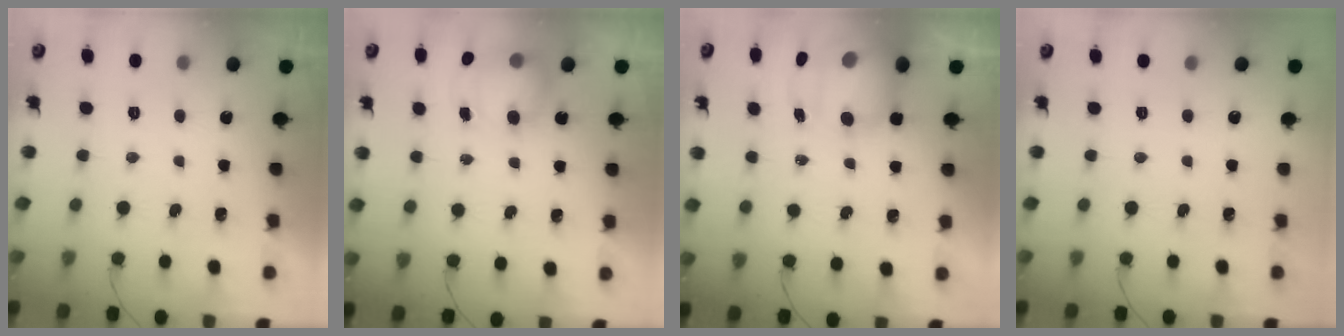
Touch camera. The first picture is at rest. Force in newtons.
{"total": 7.3, "press": 7.2, "slide": 1.0}
{"total": 12.0, "press": 11.6, "slide": 2.9}
{"total": 0.0}